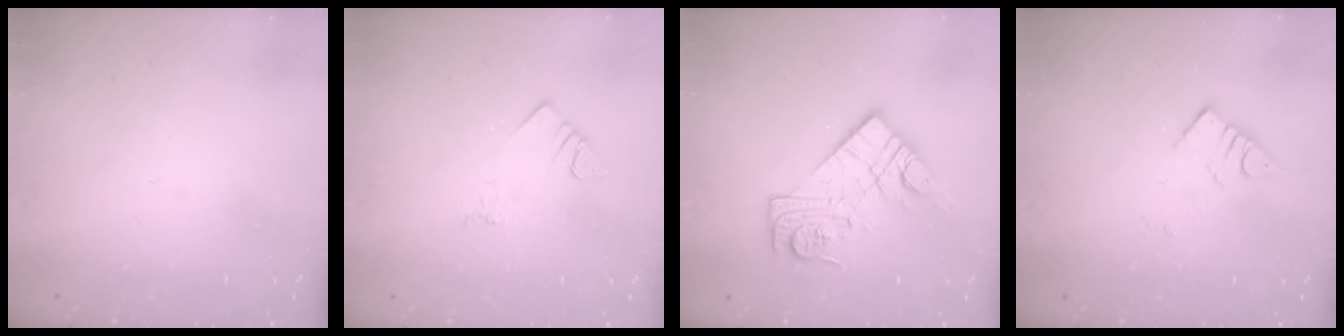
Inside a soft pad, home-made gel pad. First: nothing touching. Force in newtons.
{"total": 2.3, "press": 2.3, "slide": 0.4}
{"total": 13.8, "press": 13.7, "slide": 0.8}
{"total": 2.8, "press": 2.7, "slide": 0.3}